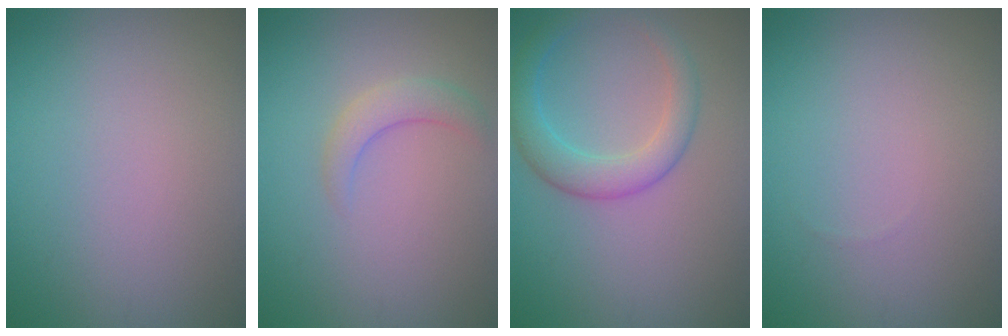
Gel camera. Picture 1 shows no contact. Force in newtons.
{"total": 2.1, "press": 2.0, "slide": 0.3}
{"total": 4.0, "press": 4.0, "slide": 0.2}
{"total": 0.0}